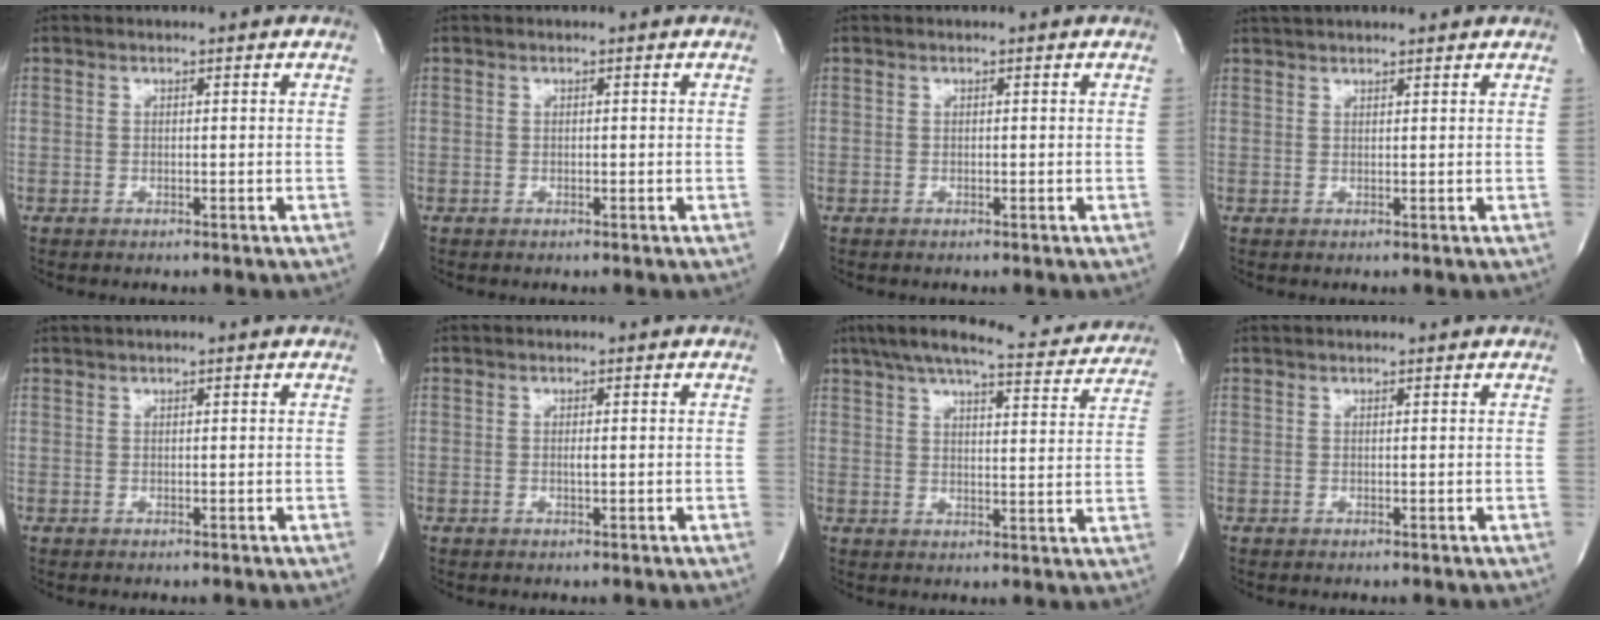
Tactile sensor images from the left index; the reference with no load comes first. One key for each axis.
{"total": 0.0}
{"total": 0.0}
{"total": 7.0, "fx": 6.5, "fy": 0.7, "fz": 2.7, "tx": -0.043, "ty": 0.034, "tz": 0.091}
{"total": 2.7, "fx": 2.2, "fy": -0.1, "fz": 1.5, "tx": -0.020, "ty": 0.029, "tz": 0.034}
{"total": 0.7, "fx": 0.0, "fy": 0.1, "fz": 0.7, "tx": -0.016, "ty": -0.002, "tz": -0.001}
{"total": 22.2, "fx": 19.6, "fy": 3.5, "fz": 9.7, "tx": -0.153, "ty": 0.001, "tz": 0.245}
{"total": 3.0, "fx": 2.8, "fy": 0.3, "fz": 1.0, "tx": -0.013, "ty": 0.026, "tz": 0.033}